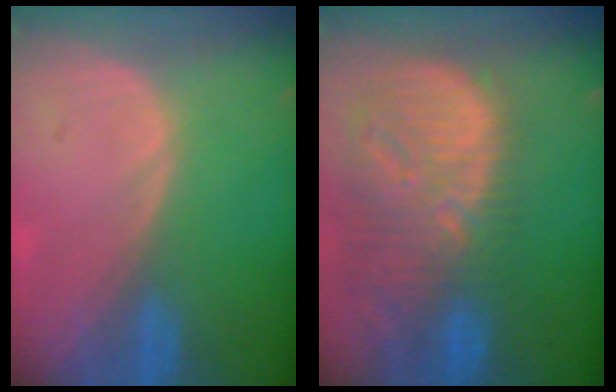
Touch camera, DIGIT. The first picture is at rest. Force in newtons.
{"total": 13.4, "press": 11.6, "slide": 6.8}